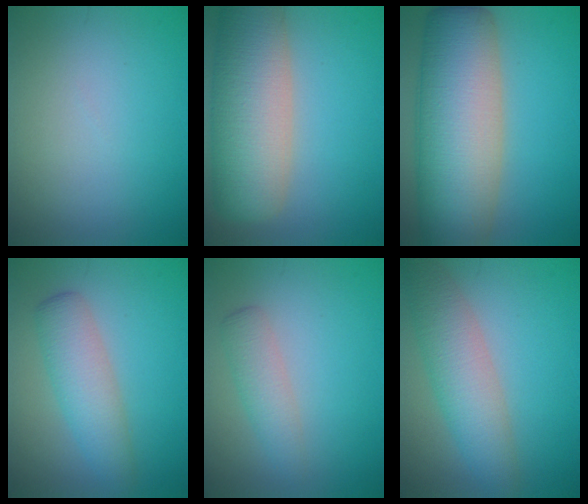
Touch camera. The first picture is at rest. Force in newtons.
{"total": 10.5, "press": 10.4, "slide": 0.5}
{"total": 14.1, "press": 14.1, "slide": 0.4}
{"total": 4.3, "press": 4.3, "slide": 0.0}
{"total": 2.5, "press": 2.5, "slide": 0.0}
{"total": 5.3, "press": 5.3, "slide": 0.1}